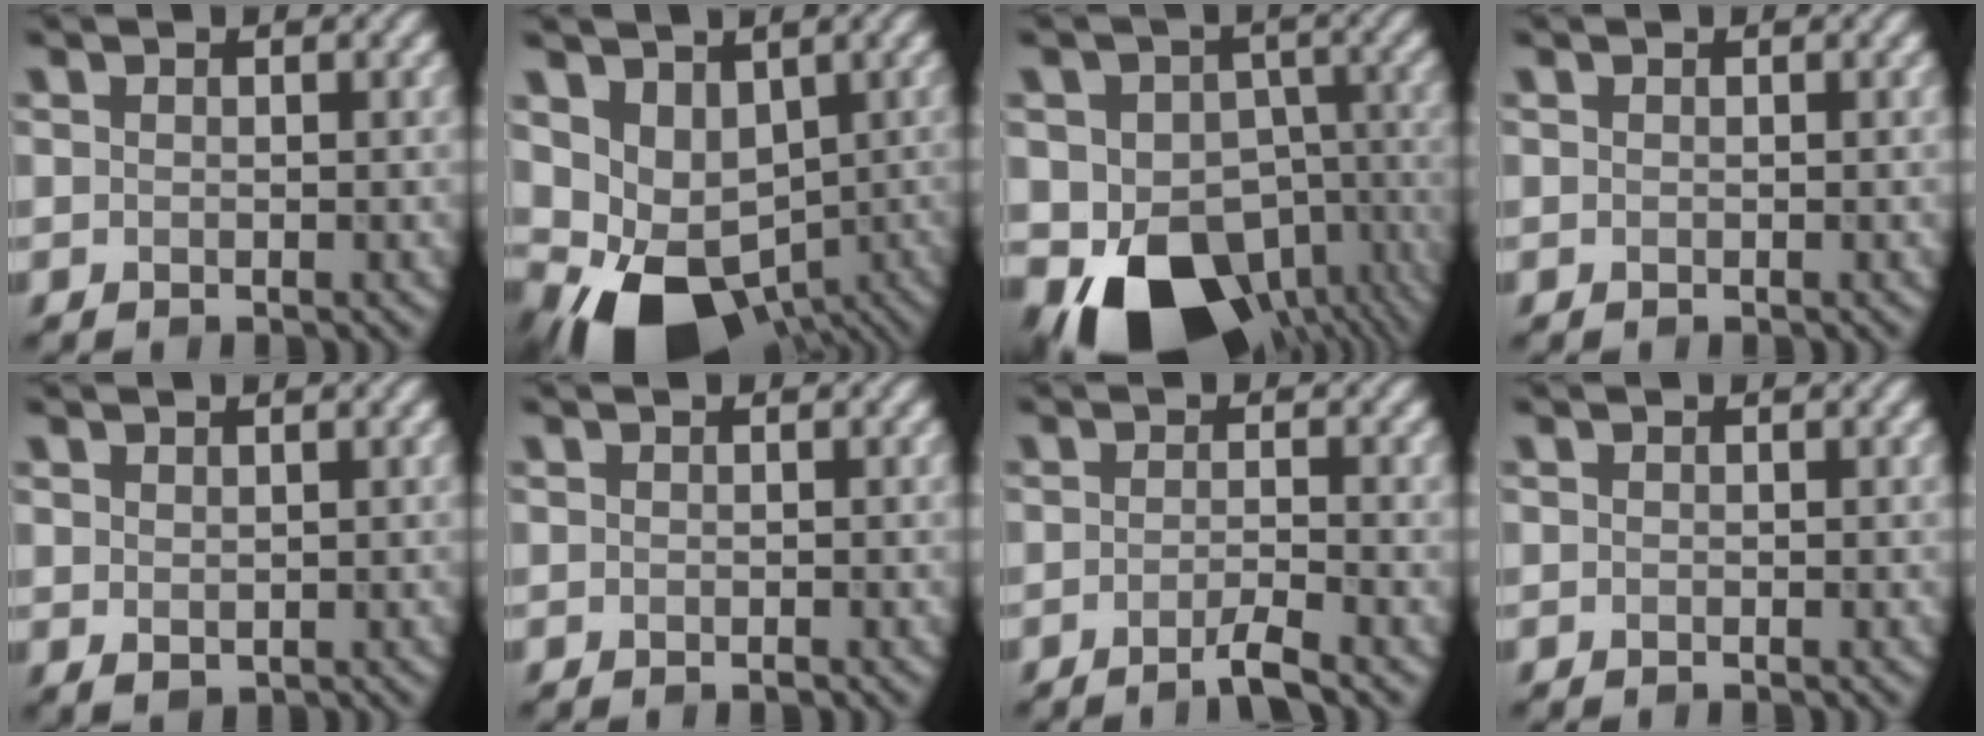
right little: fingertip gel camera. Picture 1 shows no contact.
{"total": 9.6, "force": [-2.4, 6.7, 6.4], "torque": [-0.113, -0.038, -0.022]}
{"total": 16.5, "force": [-8.0, 10.8, 9.6], "torque": [-0.143, -0.029, -0.102]}
{"total": 0.0}
{"total": 1.2, "force": [0.6, 0.7, 0.7], "torque": [-0.013, -0.003, 0.018]}
{"total": 0.0}
{"total": 2.4, "force": [-1.3, 0.4, 2.0], "torque": [-0.028, 0.002, -0.034]}
{"total": 0.0}